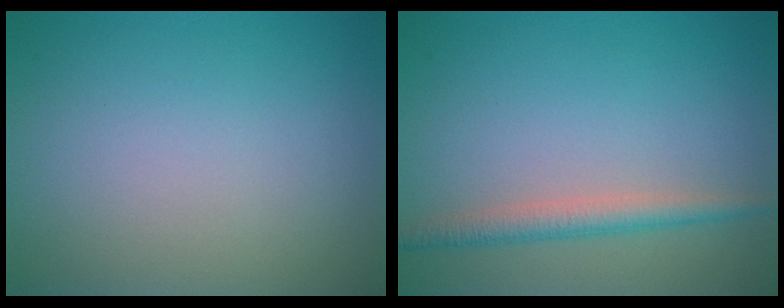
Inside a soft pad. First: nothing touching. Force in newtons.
{"total": 2.4, "press": 2.4, "slide": 0.1}